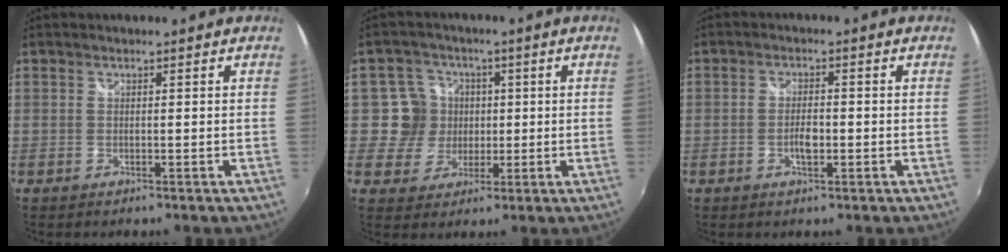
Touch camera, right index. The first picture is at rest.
{"total": 6.7, "force": [0.2, 6.6, 0.4], "torque": [-0.010, 0.008, -0.002]}
{"total": 3.2, "force": [-1.0, 1.4, 2.6], "torque": [-0.051, 0.000, -0.017]}